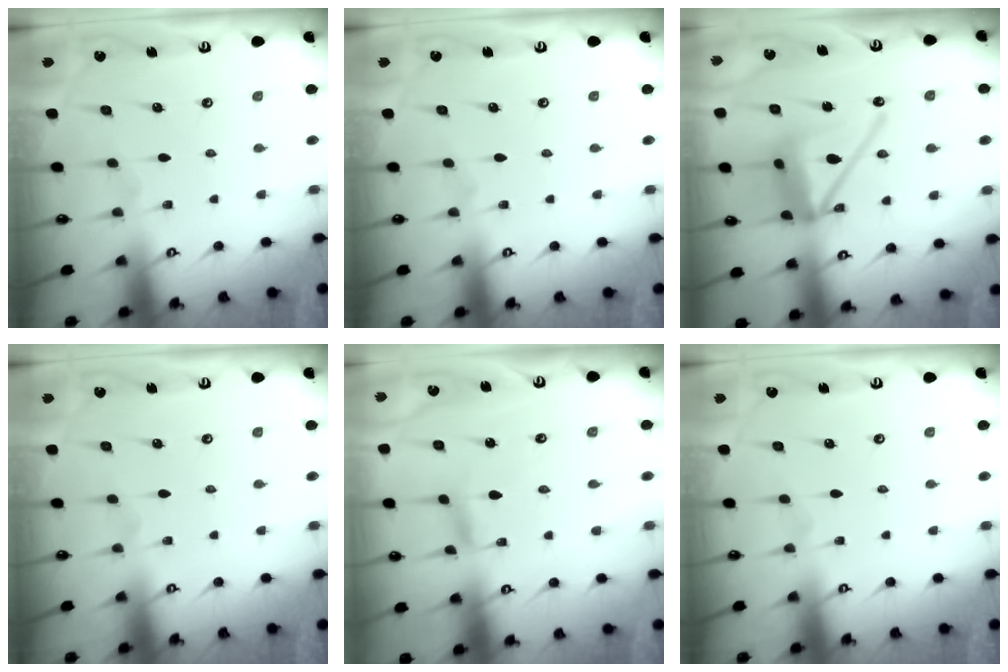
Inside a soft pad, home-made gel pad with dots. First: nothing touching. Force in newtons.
{"total": 0.0}
{"total": 15.1, "press": 15.0, "slide": 1.8}
{"total": 0.0}
{"total": 2.5, "press": 2.5, "slide": 0.2}
{"total": 0.0}